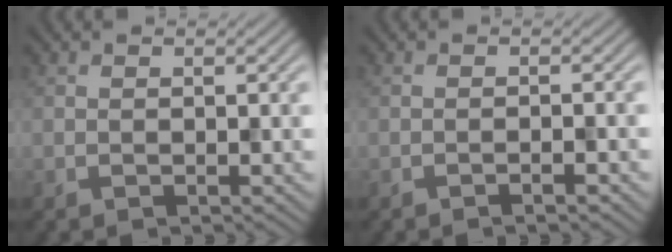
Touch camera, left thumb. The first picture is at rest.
{"total": 1.2, "force": [-0.8, 0.0, 0.8], "torque": [-0.012, 0.004, -0.017]}